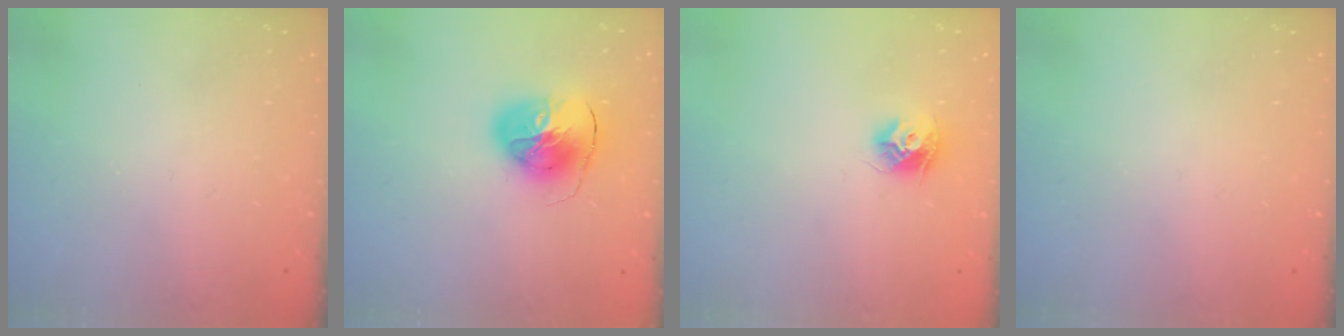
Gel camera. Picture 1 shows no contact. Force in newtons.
{"total": 11.3, "press": 11.2, "slide": 1.4}
{"total": 9.1, "press": 9.1, "slide": 0.3}
{"total": 0.0}